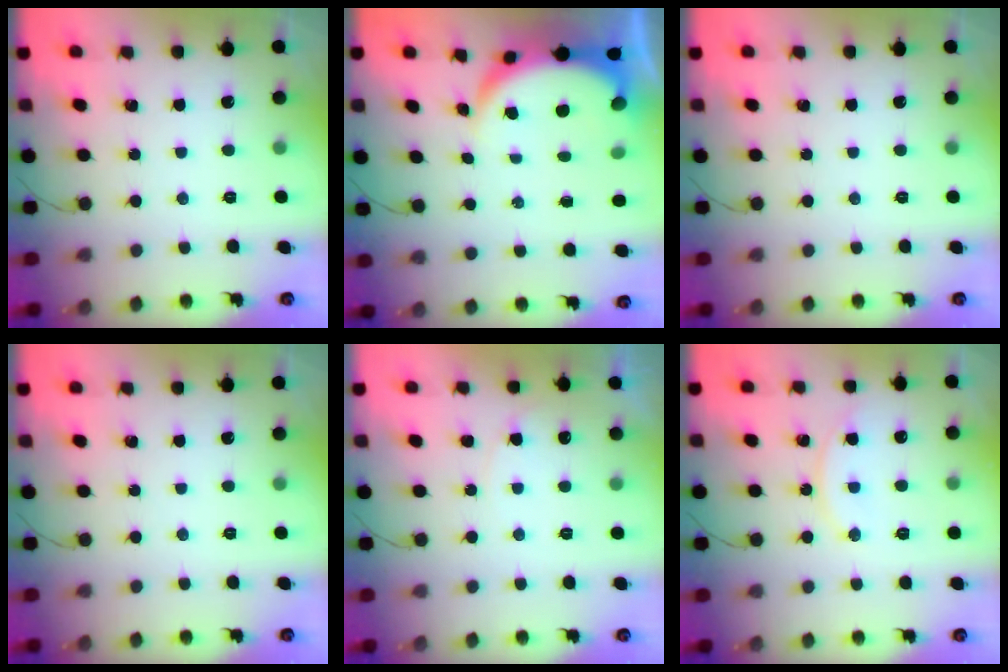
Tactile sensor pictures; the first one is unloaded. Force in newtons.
{"total": 5.4, "press": 5.4, "slide": 0.2}
{"total": 0.0}
{"total": 0.0}
{"total": 5.6, "press": 5.5, "slide": 0.4}
{"total": 10.8, "press": 10.8, "slide": 0.8}